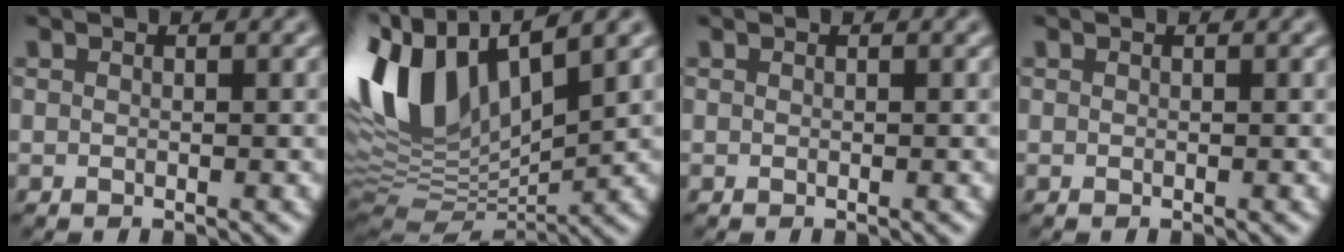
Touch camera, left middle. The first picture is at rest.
{"total": 14.0, "force": [4.8, 6.5, 11.5], "torque": [-0.251, 0.014, 0.086]}
{"total": 0.0}
{"total": 0.0}